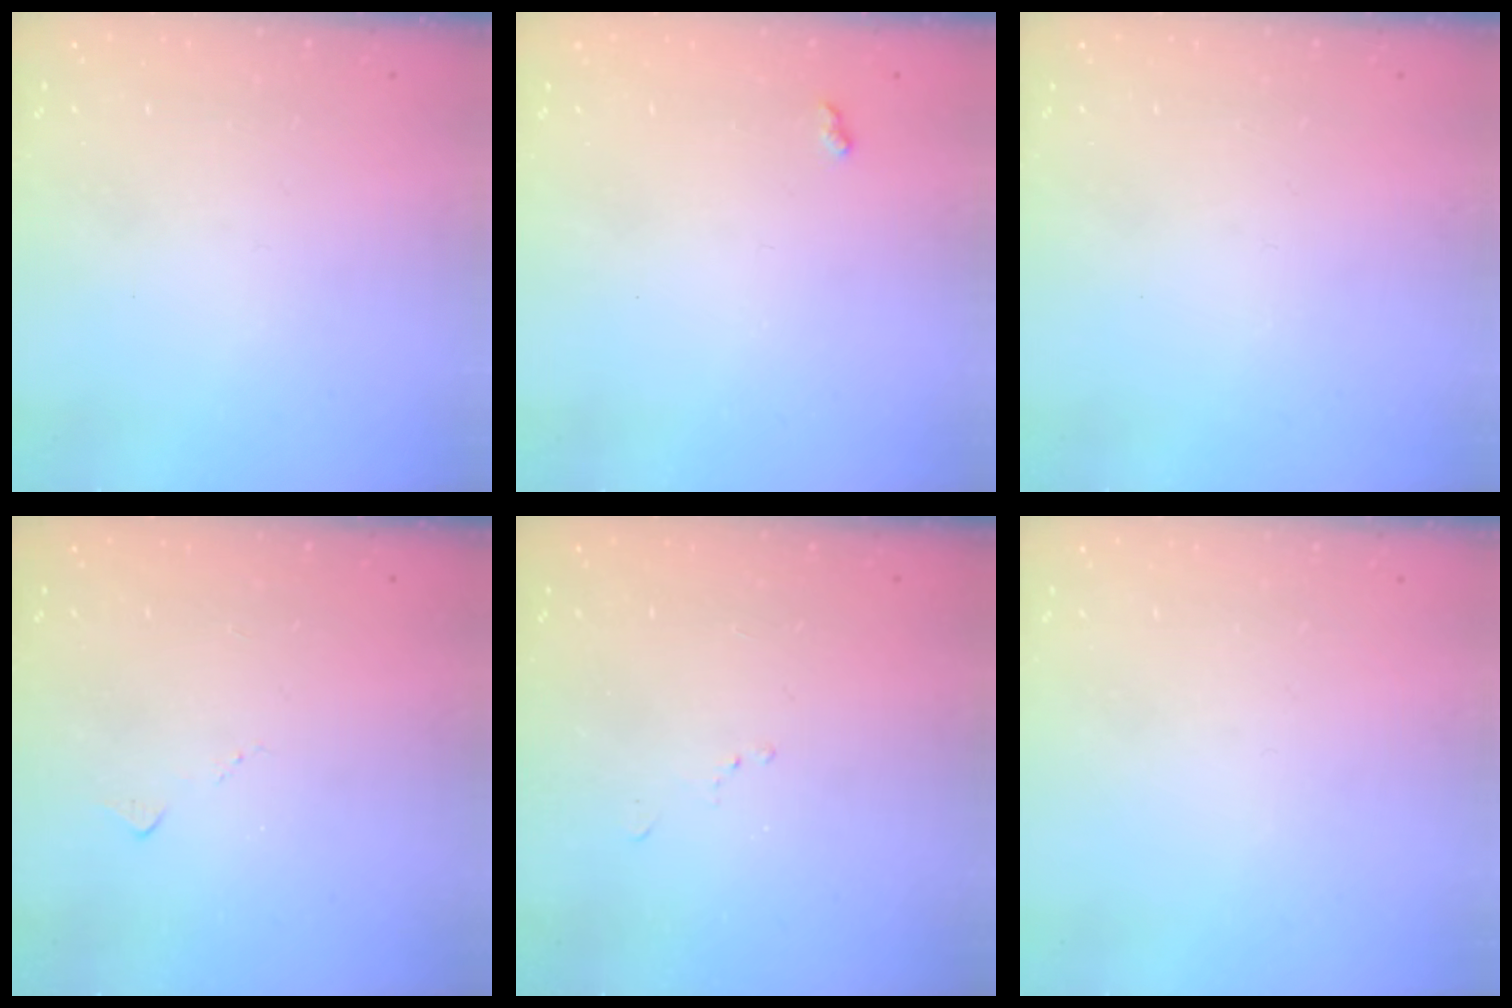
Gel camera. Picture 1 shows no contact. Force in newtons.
{"total": 3.9, "press": 3.9, "slide": 0.5}
{"total": 0.0}
{"total": 5.8, "press": 5.7, "slide": 0.8}
{"total": 5.7, "press": 5.7, "slide": 0.7}
{"total": 0.0}